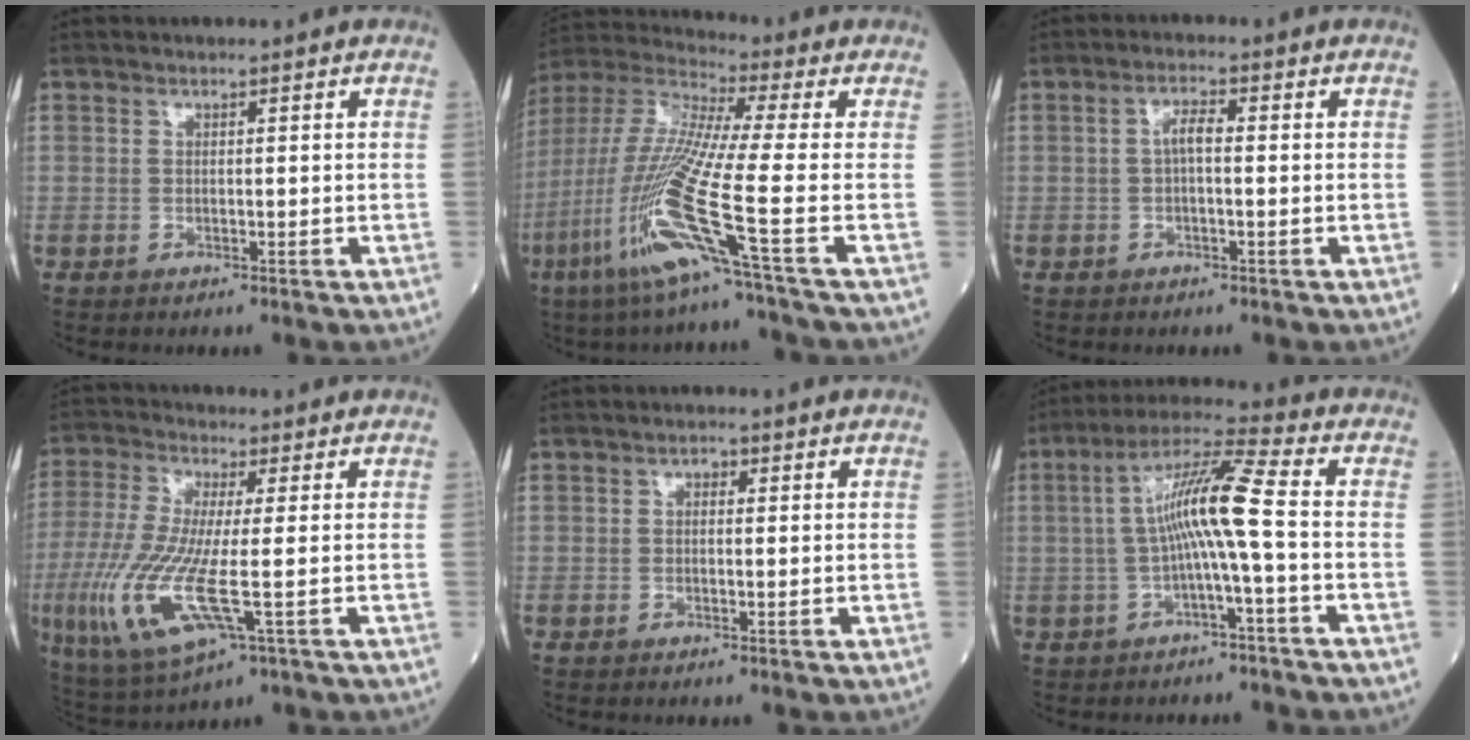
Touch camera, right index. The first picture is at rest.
{"total": 16.9, "force": [-7.0, -1.6, 15.4], "torque": [-0.331, -0.035, -0.148]}
{"total": 2.7, "force": [-0.1, 0.6, 2.6], "torque": [-0.049, 0.008, -0.003]}
{"total": 13.1, "force": [-3.0, 2.4, 12.5], "torque": [-0.283, -0.027, -0.056]}
{"total": 1.0, "force": [0.3, 0.6, 0.7], "torque": [-0.012, 0.004, 0.002]}
{"total": 9.3, "force": [-0.7, -0.7, 9.2], "torque": [-0.171, 0.027, -0.015]}